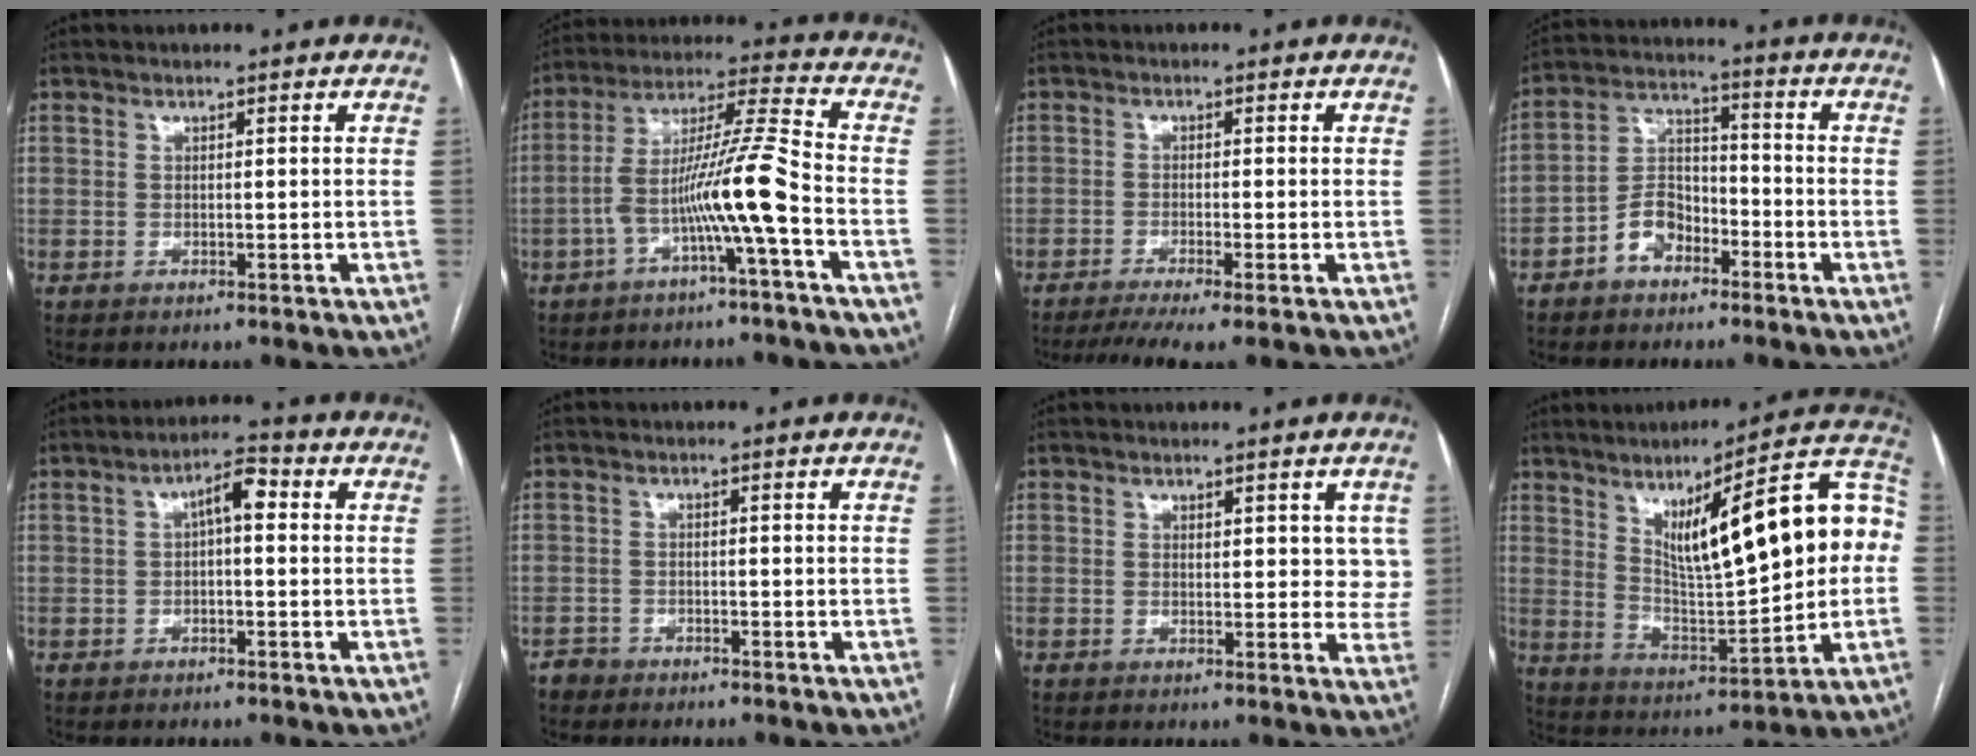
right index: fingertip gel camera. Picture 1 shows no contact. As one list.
[{"total": 11.3, "force": [-4.1, -1.1, 10.5], "torque": [-0.196, 0.024, -0.075]}, {"total": 6.0, "force": [-4.4, -0.2, 4.1], "torque": [-0.065, -0.009, -0.071]}, {"total": 6.0, "force": [-3.3, 4.0, 3.1], "torque": [-0.061, 0.022, -0.061]}, {"total": 4.7, "force": [0.6, 1.6, 4.4], "torque": [-0.073, 0.025, 0.008]}, {"total": 1.5, "force": [-1.4, 0.5, -0.3], "torque": [0.005, 0.000, -0.026]}, {"total": 4.9, "force": [1.9, 2.4, 3.8], "torque": [-0.031, -0.003, 0.020]}, {"total": 21.6, "force": [4.1, 4.5, 20.7], "torque": [-0.308, 0.030, 0.065]}]